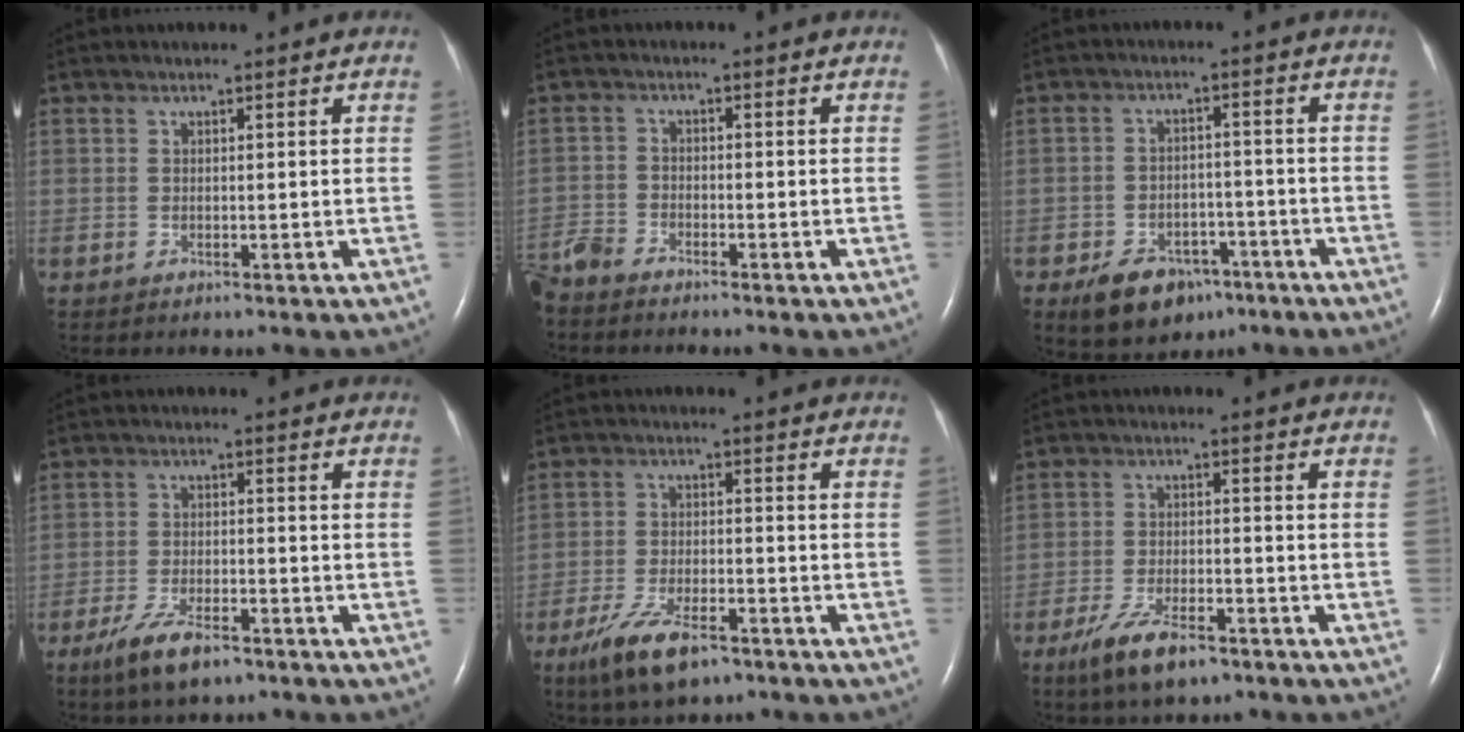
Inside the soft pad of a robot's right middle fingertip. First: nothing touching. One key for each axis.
{"total": 4.6, "fx": -4.3, "fy": 0.9, "fz": 1.1, "tx": -0.025, "ty": -0.015, "tz": -0.089}
{"total": 8.6, "fx": -5.6, "fy": 5.2, "fz": 3.9, "tx": -0.069, "ty": 0.005, "tz": -0.081}
{"total": 6.8, "fx": -4.7, "fy": 2.0, "fz": 4.6, "tx": -0.099, "ty": -0.010, "tz": -0.081}
{"total": 8.7, "fx": -5.7, "fy": 2.7, "fz": 5.9, "tx": -0.123, "ty": -0.012, "tz": -0.098}
{"total": 7.7, "fx": -5.2, "fy": 2.4, "fz": 5.2, "tx": -0.109, "ty": -0.010, "tz": -0.090}